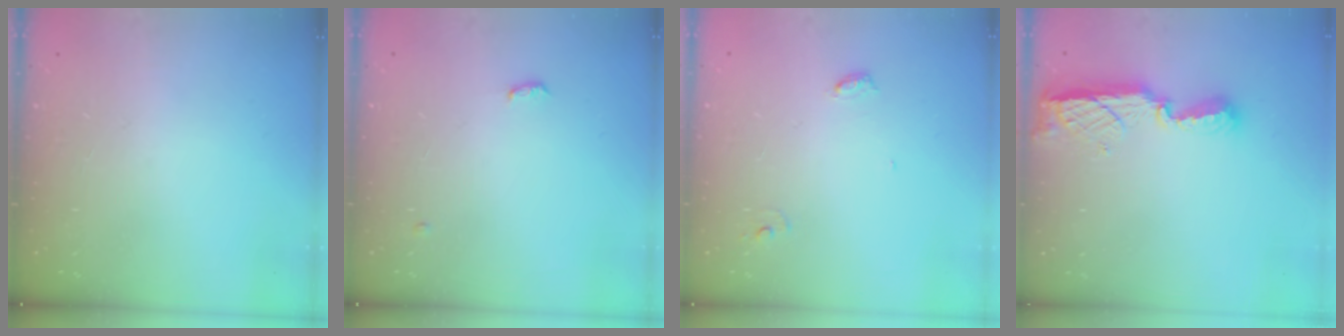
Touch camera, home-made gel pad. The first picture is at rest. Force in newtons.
{"total": 7.6, "press": 4.2, "slide": 6.4}
{"total": 4.0, "press": 4.0, "slide": 0.3}
{"total": 7.9, "press": 7.9, "slide": 0.3}